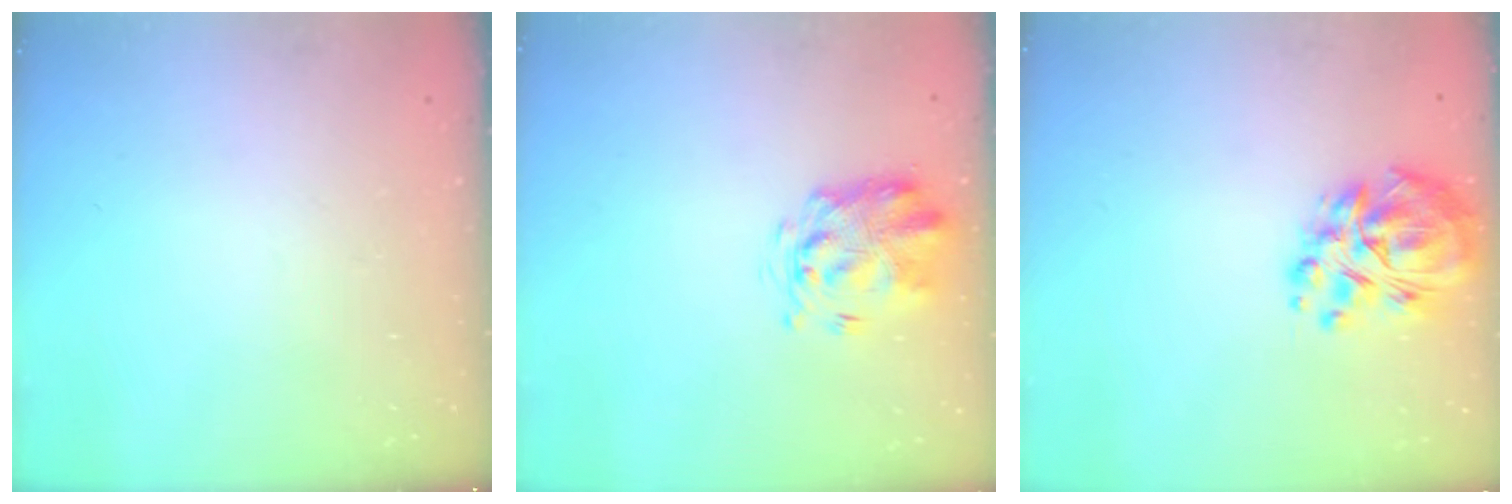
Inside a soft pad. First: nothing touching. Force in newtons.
{"total": 3.1, "press": 2.9, "slide": 1.0}
{"total": 14.4, "press": 13.6, "slide": 4.8}